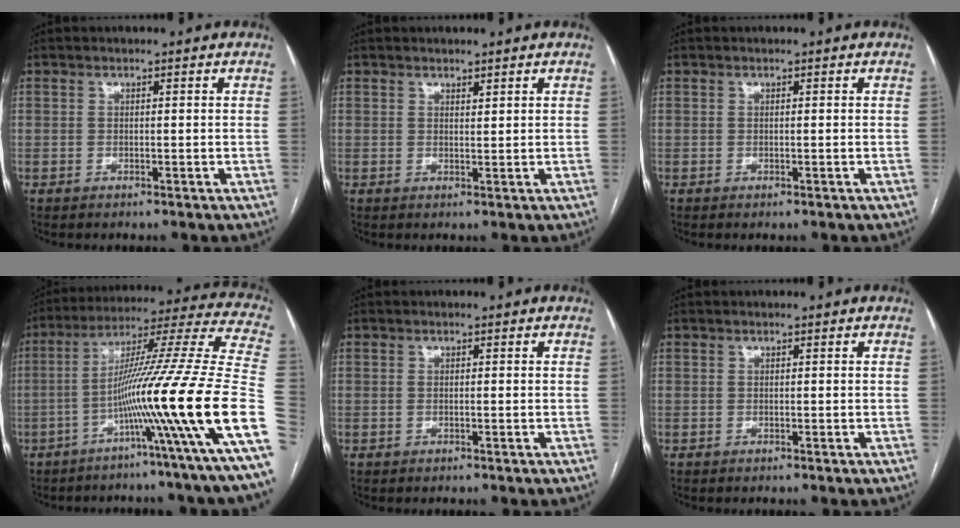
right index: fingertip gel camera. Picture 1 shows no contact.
{"total": 0.9, "force": [0.8, 0.2, 0.4], "torque": [-0.008, -0.004, 0.015]}
{"total": 0.0}
{"total": 29.9, "force": [-7.5, -0.9, 29.0], "torque": [-0.396, -0.019, -0.139]}
{"total": 0.0}
{"total": 0.0}